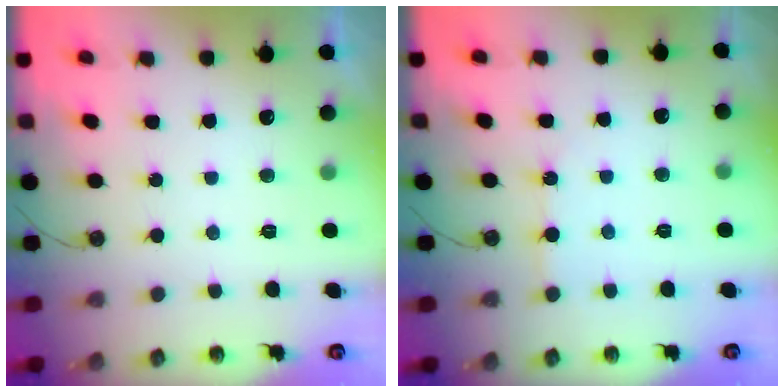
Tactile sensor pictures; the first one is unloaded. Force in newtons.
{"total": 3.5, "press": 3.4, "slide": 0.5}